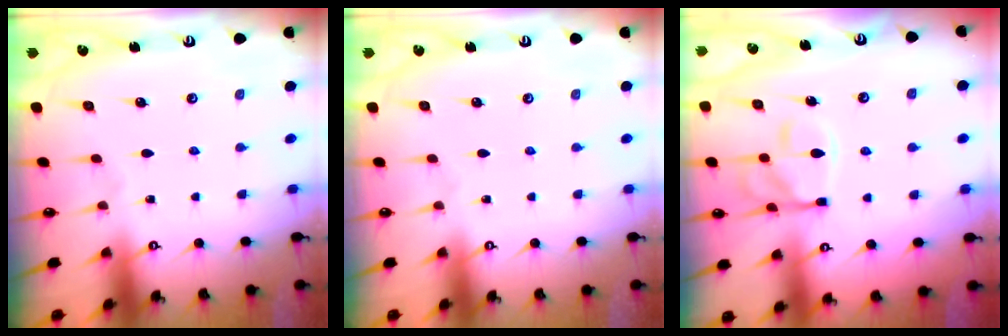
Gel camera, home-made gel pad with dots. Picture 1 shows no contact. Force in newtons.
{"total": 0.0}
{"total": 13.9, "press": 13.8, "slide": 1.5}